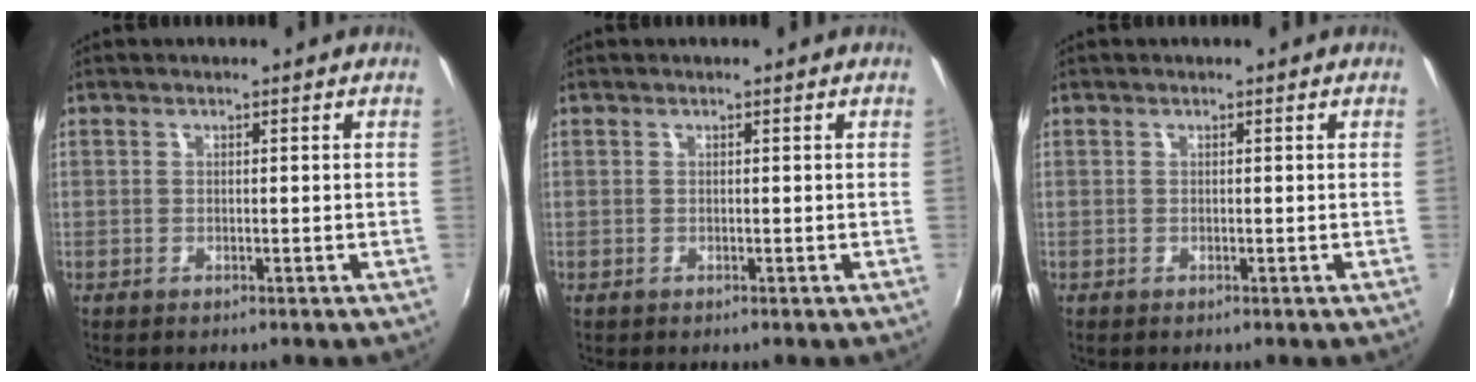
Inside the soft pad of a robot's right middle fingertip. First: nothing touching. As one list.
[{"total": 0.0}, {"total": 0.0}]